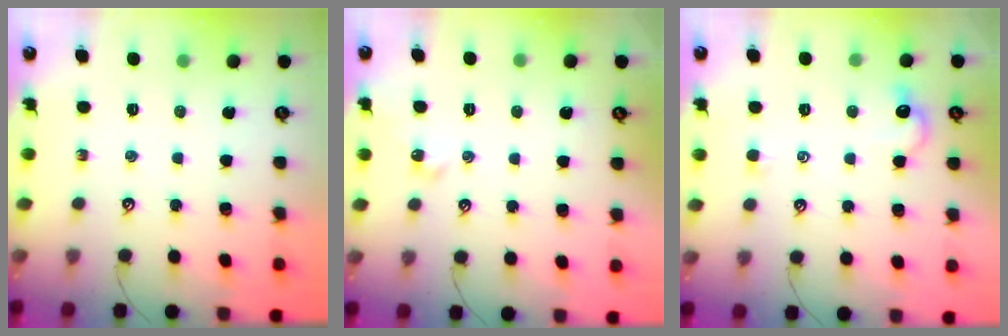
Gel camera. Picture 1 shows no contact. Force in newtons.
{"total": 2.6, "press": 2.5, "slide": 0.4}
{"total": 3.0, "press": 2.9, "slide": 0.6}